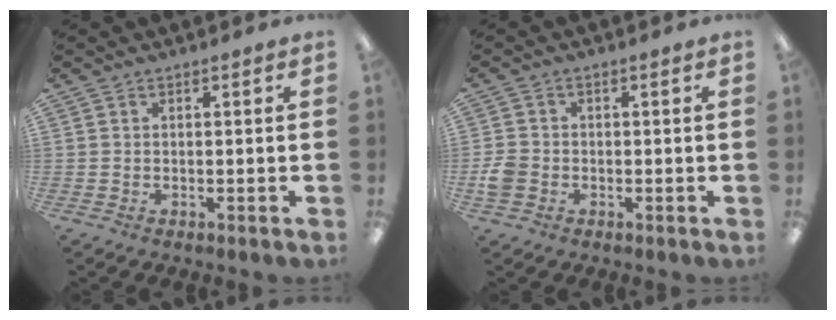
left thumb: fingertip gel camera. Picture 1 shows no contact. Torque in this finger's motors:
{"motor_torque": [-0.23, 0.89, 0.07, 0.13, -0.01]}